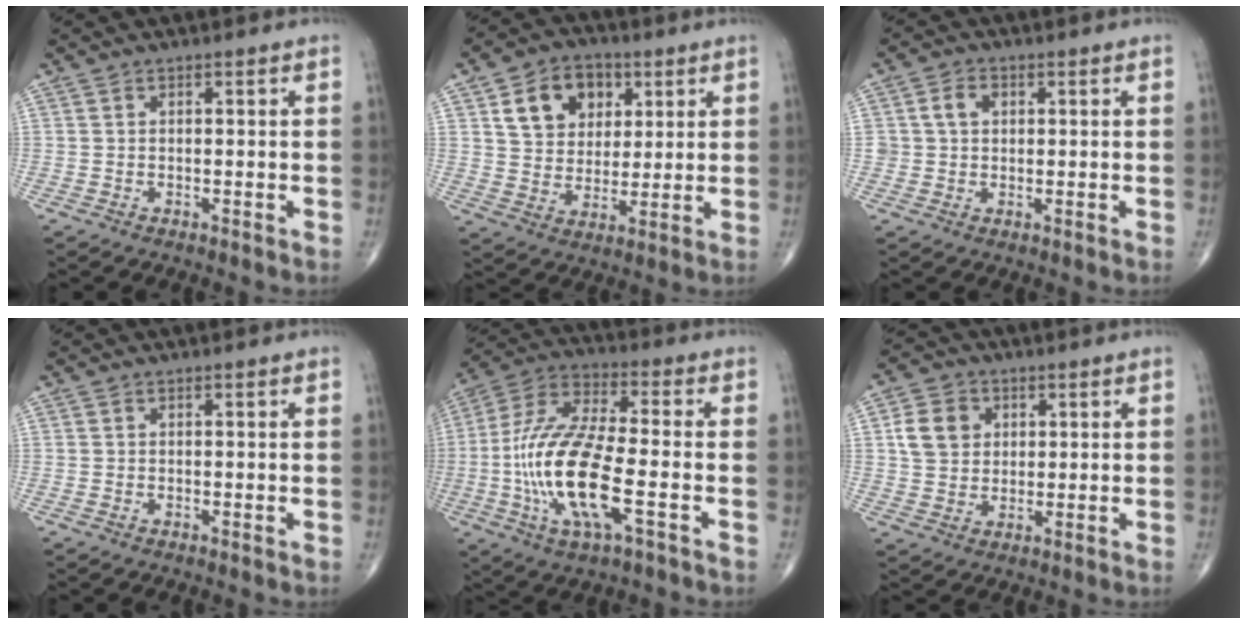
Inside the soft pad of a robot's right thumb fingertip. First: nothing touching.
{"total": 12.2, "force": [4.8, 9.2, 6.4], "torque": [-0.067, -0.011, 0.084]}
{"total": 3.8, "force": [0.9, 3.1, 2.0], "torque": [-0.023, 0.004, 0.016]}
{"total": 0.0}
{"total": 18.7, "force": [-4.4, 6.0, 17.1], "torque": [-0.368, 0.021, -0.082]}
{"total": 7.6, "force": [1.9, 6.3, 3.6], "torque": [-0.045, -0.002, 0.034]}